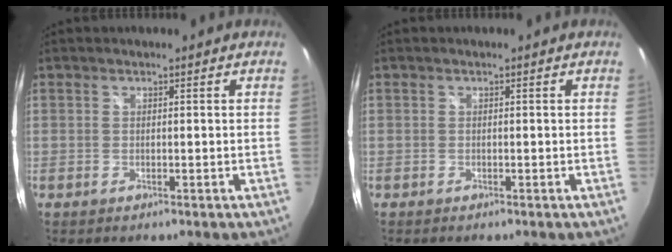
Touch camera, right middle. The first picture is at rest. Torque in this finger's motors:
{"motor_torque": [-0.24, 0.14, 0.03, 0.00]}